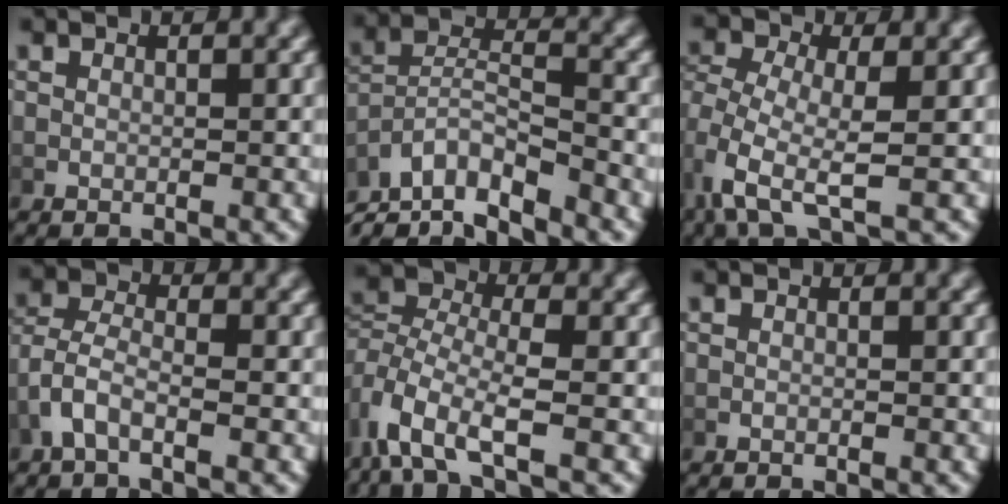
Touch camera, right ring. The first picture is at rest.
{"total": 9.8, "force": [-5.1, 6.3, 5.4], "torque": [-0.124, -0.044, -0.075]}
{"total": 4.0, "force": [-0.5, 2.1, 3.3], "torque": [-0.095, -0.031, 0.002]}
{"total": 3.1, "force": [-1.1, 1.9, 2.2], "torque": [-0.060, -0.014, -0.016]}
{"total": 5.2, "force": [-1.1, 3.1, 4.0], "torque": [-0.101, -0.023, -0.012]}
{"total": 0.0}